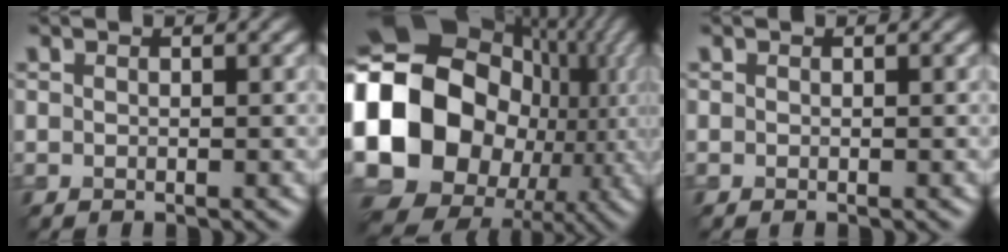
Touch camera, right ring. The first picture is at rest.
{"total": 20.5, "force": [-1.1, 17.4, 10.9], "torque": [-0.218, -0.007, -0.032]}
{"total": 0.0}